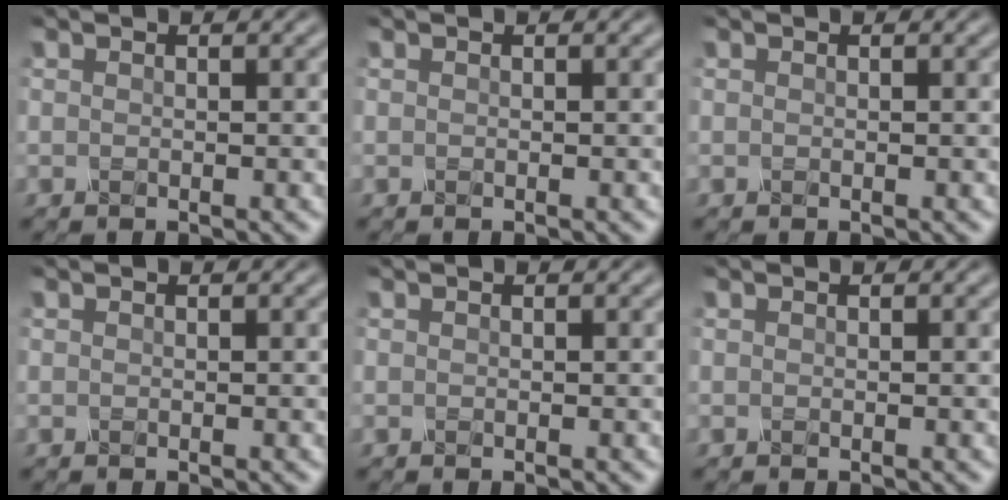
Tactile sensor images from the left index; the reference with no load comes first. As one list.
[{"total": 0.0}, {"total": 0.0}, {"total": 0.0}, {"total": 0.0}, {"total": 0.0}]